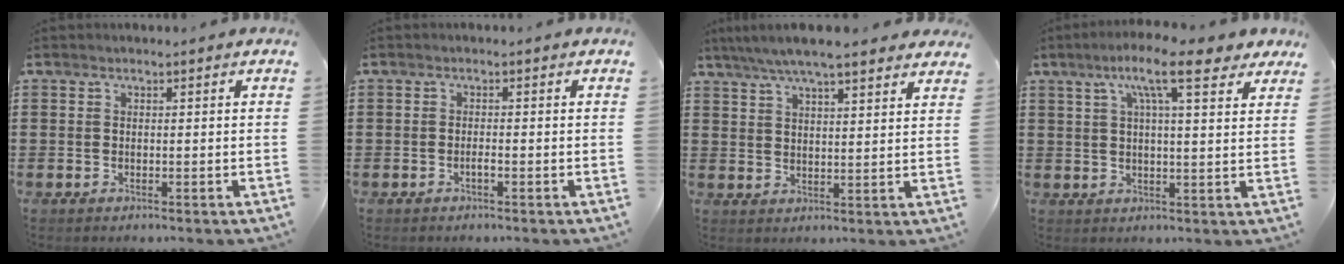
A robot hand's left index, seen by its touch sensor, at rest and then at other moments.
{"total": 1.0, "force": [-0.6, 0.2, 0.8], "torque": [-0.016, -0.003, -0.010]}
{"total": 6.2, "force": [5.3, 0.7, 3.2], "torque": [-0.077, -0.011, 0.094]}
{"total": 9.9, "force": [6.4, 2.1, 7.3], "torque": [-0.135, -0.010, 0.105]}